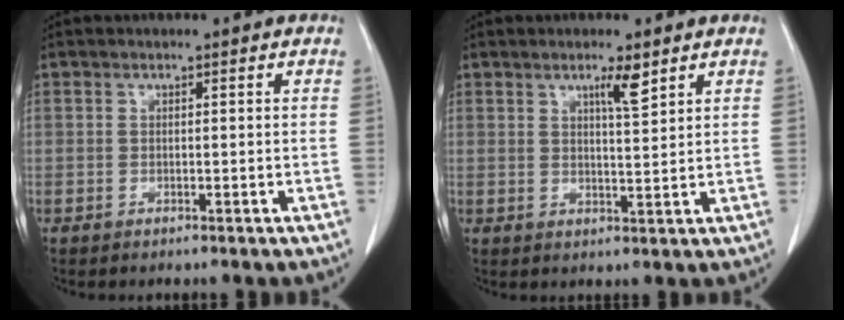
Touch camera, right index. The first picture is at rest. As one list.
[{"total": 3.6, "force": [2.3, 0.3, 2.7], "torque": [-0.048, -0.002, 0.040]}]